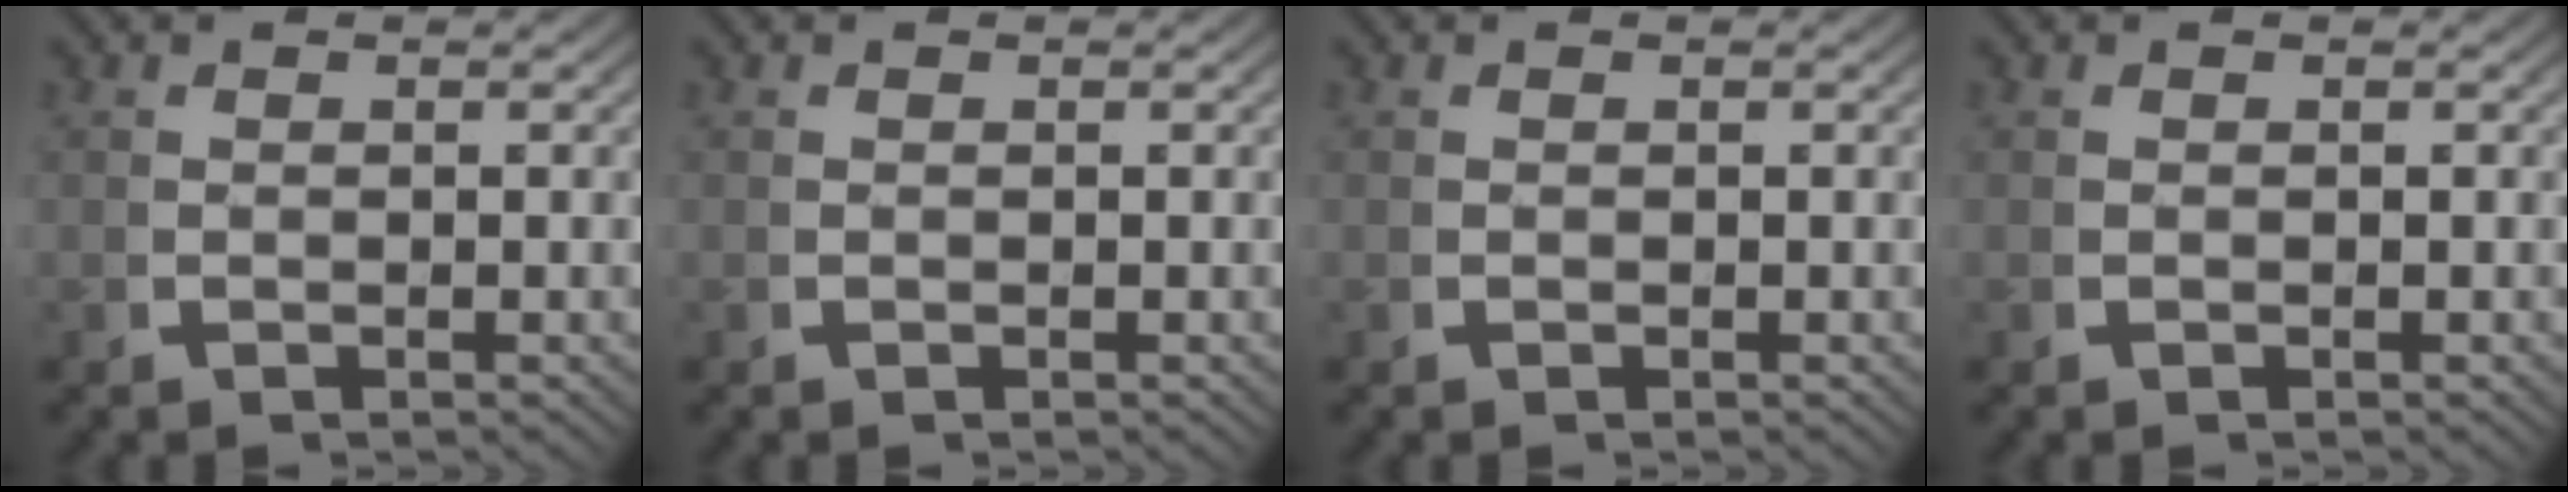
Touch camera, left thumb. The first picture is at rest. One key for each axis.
{"total": 0.0}
{"total": 0.0}
{"total": 0.0}